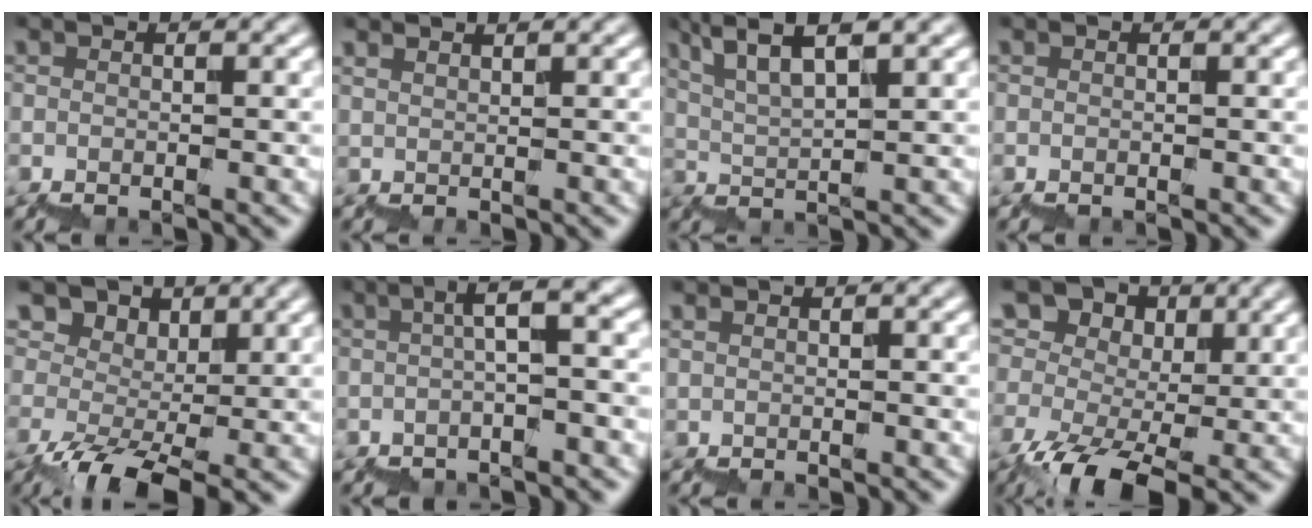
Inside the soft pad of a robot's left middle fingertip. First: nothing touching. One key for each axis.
{"total": 0.7, "fx": 0.7, "fy": -0.1, "fz": -0.1, "tx": 0.017, "ty": 0.003, "tz": 0.021}
{"total": 5.7, "fx": 4.7, "fy": 0.7, "fz": 3.2, "tx": -0.042, "ty": 0.021, "tz": 0.090}
{"total": 0.0}
{"total": 3.5, "fx": 0.6, "fy": 2.7, "fz": 2.1, "tx": -0.032, "ty": 0.014, "tz": 0.003}
{"total": 4.1, "fx": -0.4, "fy": 0.8, "fz": 4.0, "tx": -0.046, "ty": 0.028, "tz": -0.015}
{"total": 0.0}
{"total": 5.8, "fx": -0.1, "fy": 4.2, "fz": 4.0, "tx": -0.070, "ty": 0.017, "tz": -0.015}